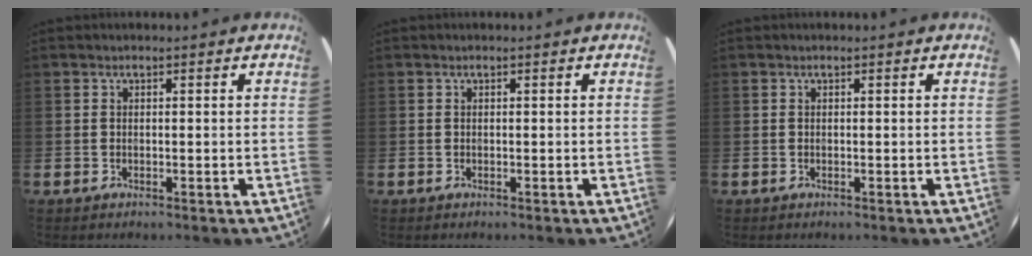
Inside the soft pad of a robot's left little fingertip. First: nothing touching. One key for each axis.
{"total": 0.0}
{"total": 0.0}